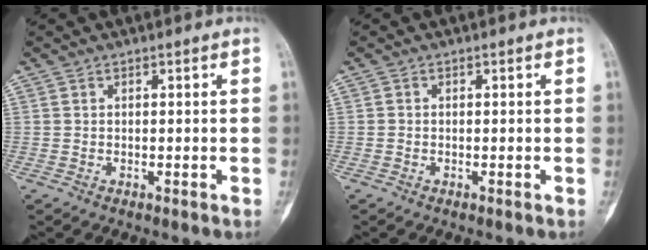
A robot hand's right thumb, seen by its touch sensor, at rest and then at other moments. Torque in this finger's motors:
{"motor_torque": [0.49, 0.06, -0.19, -0.26, -0.07]}